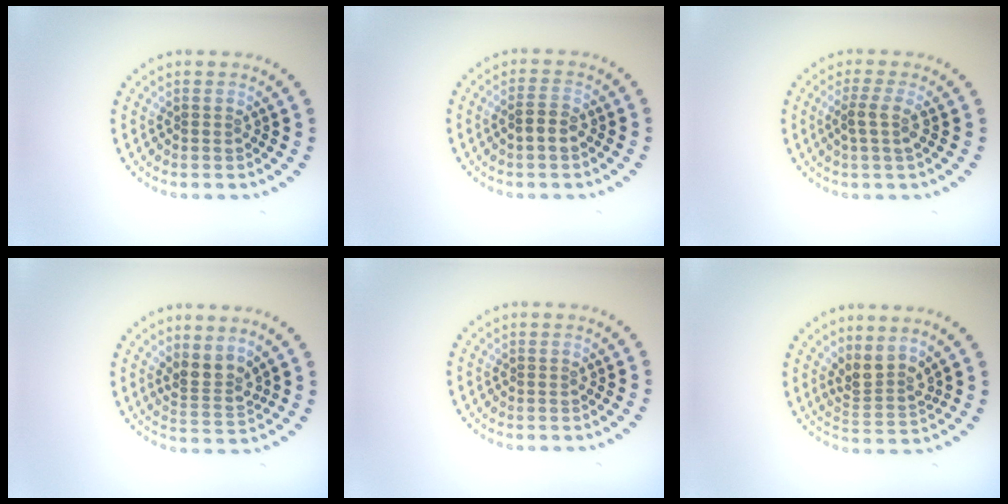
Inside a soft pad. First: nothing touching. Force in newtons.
{"total": 1.9, "press": 1.8, "slide": 0.5}
{"total": 1.8, "press": 1.5, "slide": 1.0}
{"total": 2.5, "press": 1.8, "slide": 1.8}
{"total": 0.0}
{"total": 2.7, "press": 1.9, "slide": 1.9}